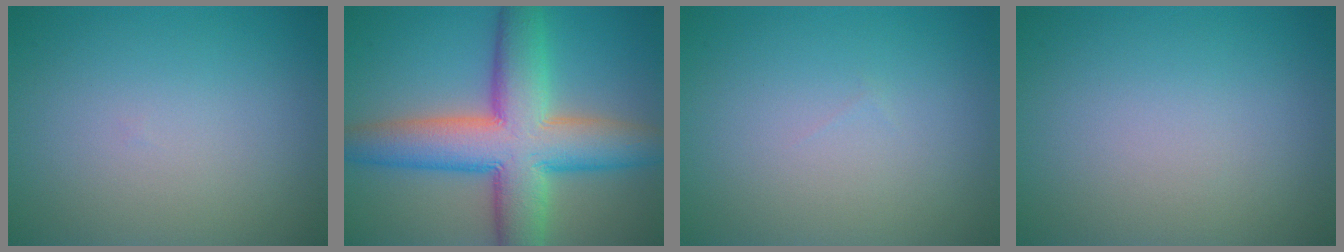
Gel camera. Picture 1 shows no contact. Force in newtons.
{"total": 11.2, "press": 11.2, "slide": 0.4}
{"total": 0.0}
{"total": 0.0}